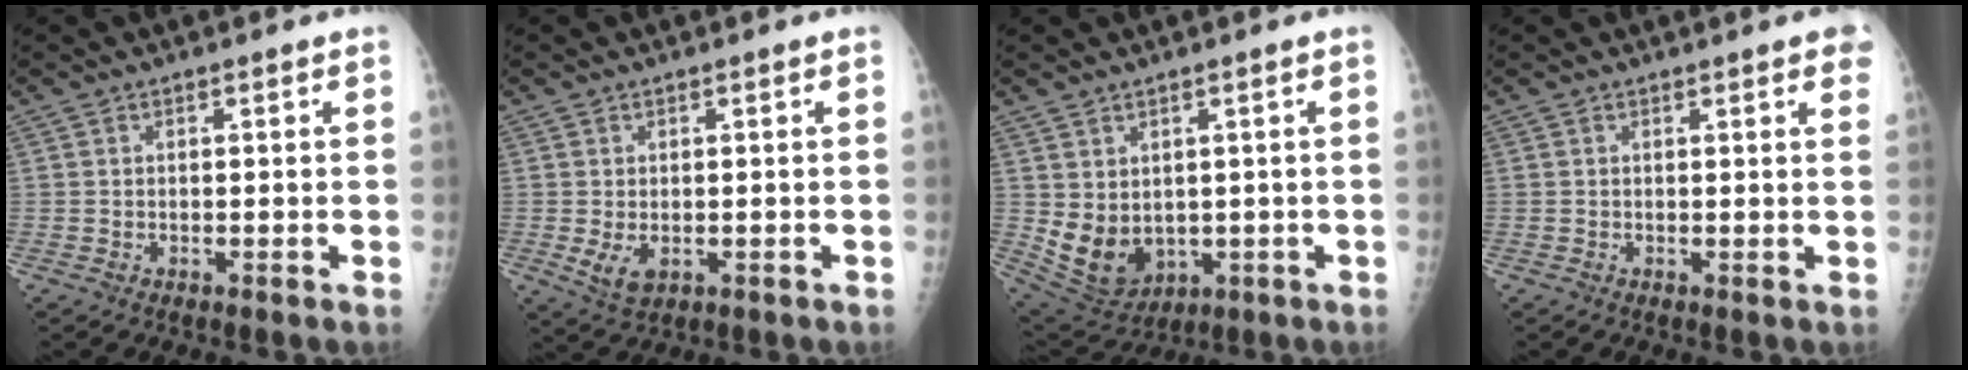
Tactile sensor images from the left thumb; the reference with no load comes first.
{"total": 4.2, "force": [-0.6, 2.6, 3.2], "torque": [-0.054, -0.011, -0.001]}
{"total": 9.7, "force": [-0.1, 7.2, 6.4], "torque": [-0.099, -0.013, 0.031]}
{"total": 3.8, "force": [2.4, 0.8, 2.9], "torque": [-0.023, 0.002, 0.021]}